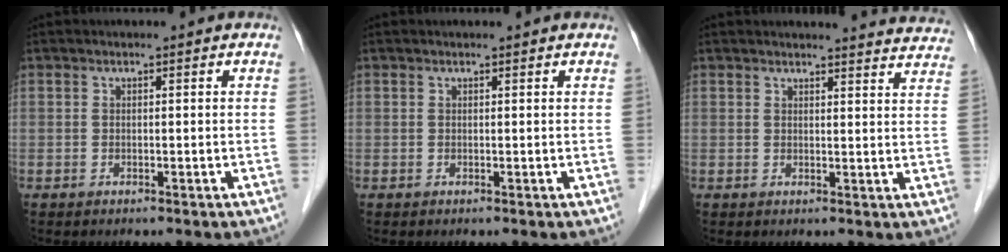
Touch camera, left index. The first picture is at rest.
{"total": 1.1, "force": [1.0, 0.0, 0.3], "torque": [-0.009, 0.008, 0.012]}
{"total": 12.4, "force": [12.2, 0.9, 2.0], "torque": [0.002, -0.049, 0.110]}